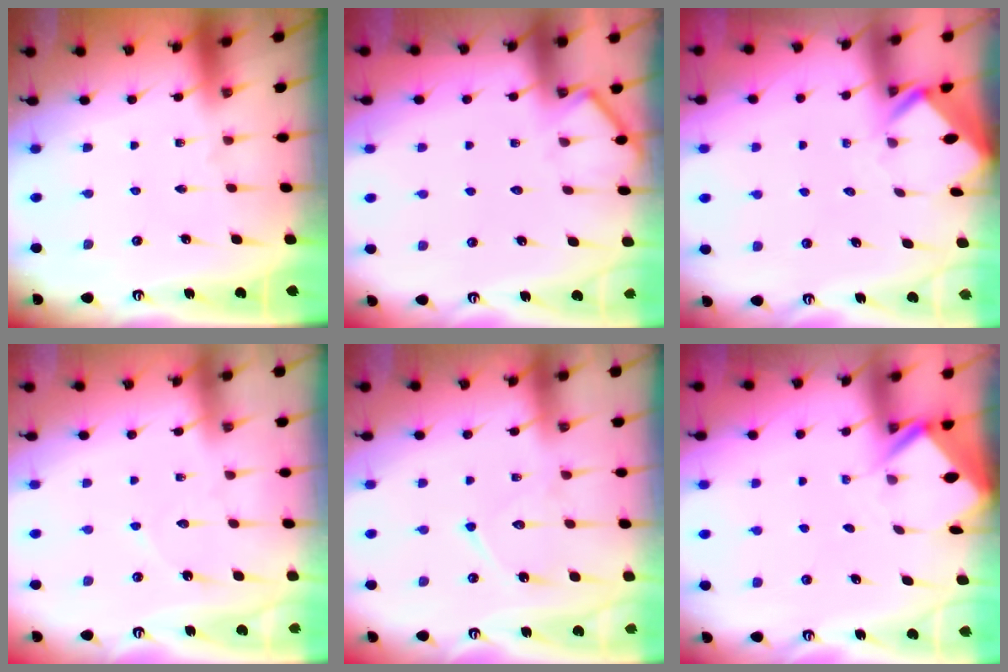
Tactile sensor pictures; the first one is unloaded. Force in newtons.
{"total": 4.9, "press": 4.9, "slide": 0.5}
{"total": 2.7, "press": 2.7, "slide": 0.2}
{"total": 3.9, "press": 3.9, "slide": 0.4}
{"total": 9.8, "press": 9.7, "slide": 0.8}
{"total": 2.6, "press": 2.6, "slide": 0.1}